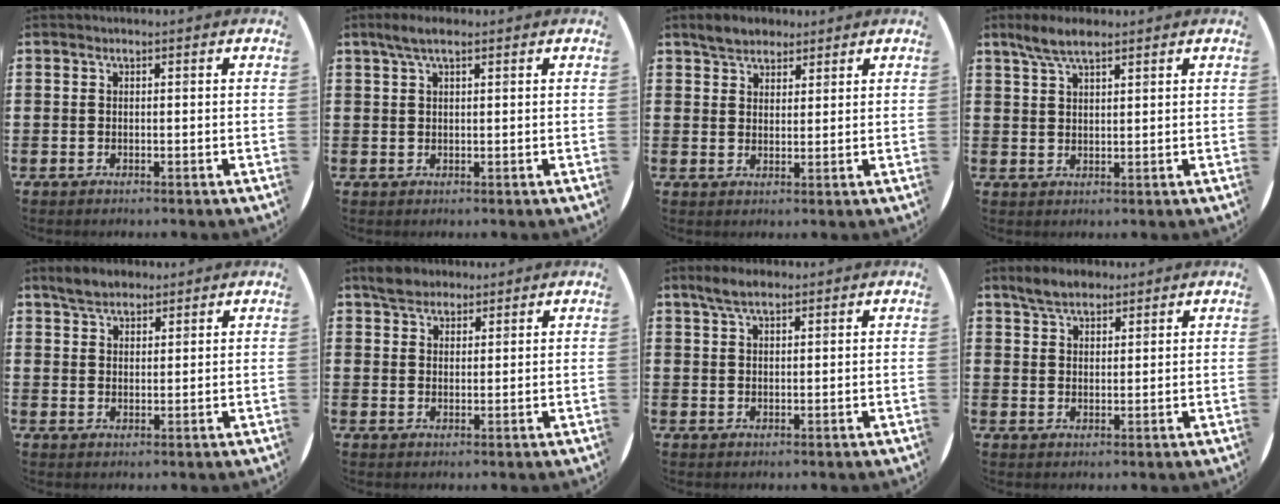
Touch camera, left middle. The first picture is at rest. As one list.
[{"total": 2.7, "force": [1.9, 0.6, 1.9], "torque": [-0.038, 0.008, 0.031]}, {"total": 3.5, "force": [3.1, 1.6, 0.3], "torque": [-0.006, 0.003, 0.058]}, {"total": 4.4, "force": [3.4, 1.1, 2.5], "torque": [-0.056, 0.001, 0.061]}, {"total": 3.7, "force": [3.2, 1.6, 0.9], "torque": [-0.018, 0.002, 0.060]}, {"total": 3.2, "force": [2.8, 1.5, 0.3], "torque": [-0.005, 0.005, 0.054]}, {"total": 3.3, "force": [2.5, 1.1, 1.8], "torque": [-0.031, 0.004, 0.044]}, {"total": 4.1, "force": [3.5, 1.7, 1.3], "torque": [-0.024, -0.001, 0.064]}]